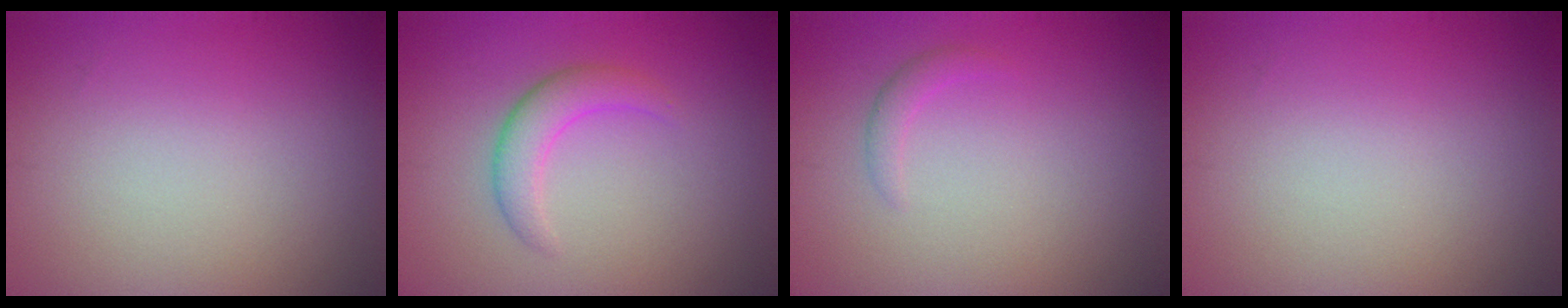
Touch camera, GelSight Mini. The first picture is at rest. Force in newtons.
{"total": 2.6, "press": 2.6, "slide": 0.2}
{"total": 1.0, "press": 1.0, "slide": 0.0}
{"total": 0.0}